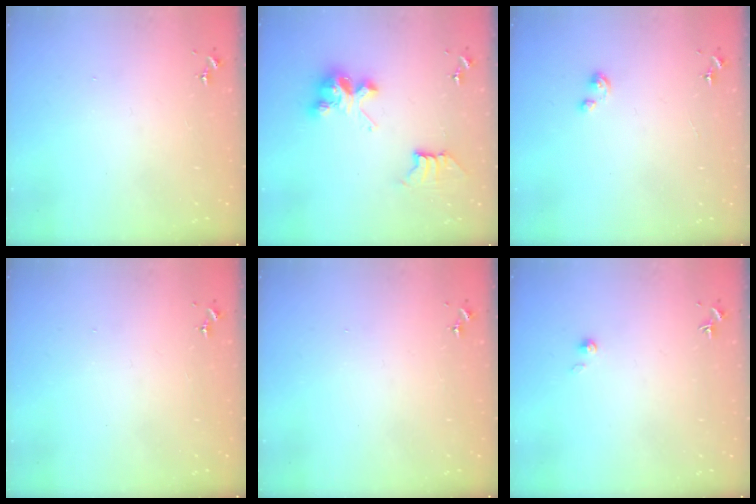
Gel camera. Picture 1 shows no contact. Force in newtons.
{"total": 9.0, "press": 9.0, "slide": 0.7}
{"total": 2.3, "press": 2.3, "slide": 0.2}
{"total": 0.0}
{"total": 0.0}
{"total": 2.2, "press": 2.2, "slide": 0.2}